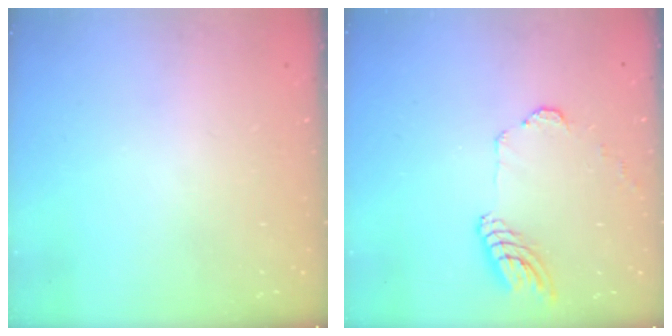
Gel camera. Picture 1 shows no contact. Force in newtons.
{"total": 11.8, "press": 11.7, "slide": 1.3}